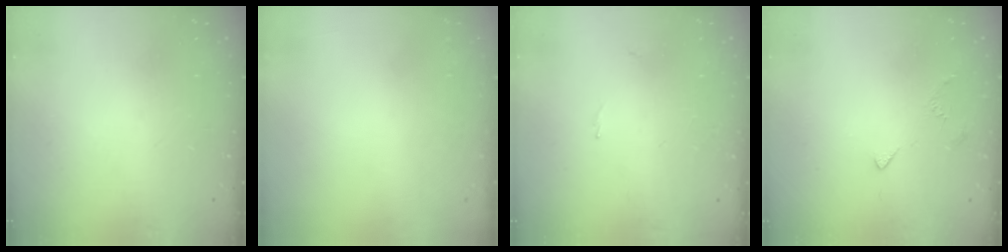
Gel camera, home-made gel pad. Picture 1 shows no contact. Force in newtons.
{"total": 2.0, "press": 2.0, "slide": 0.1}
{"total": 0.8, "press": 0.8, "slide": 0.3}
{"total": 3.0, "press": 2.9, "slide": 0.8}